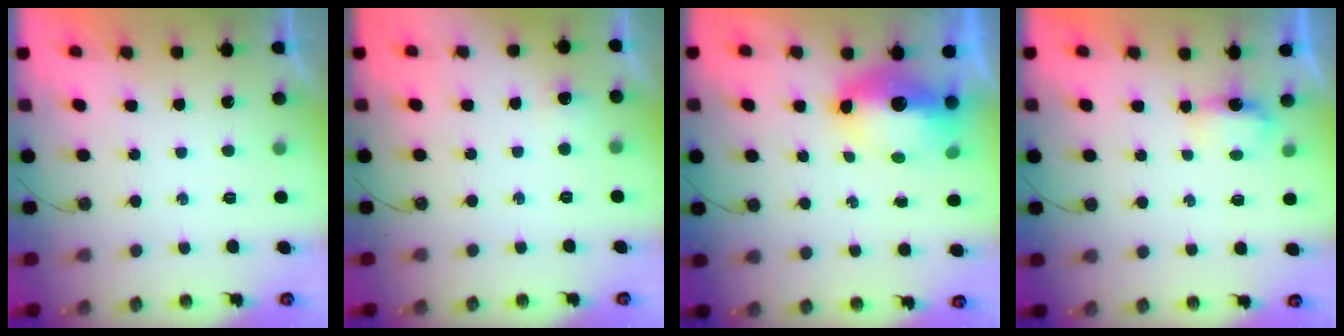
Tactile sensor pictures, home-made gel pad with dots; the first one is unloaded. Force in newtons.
{"total": 3.0, "press": 2.8, "slide": 1.0}
{"total": 9.4, "press": 9.3, "slide": 1.1}
{"total": 6.0, "press": 3.6, "slide": 4.9}